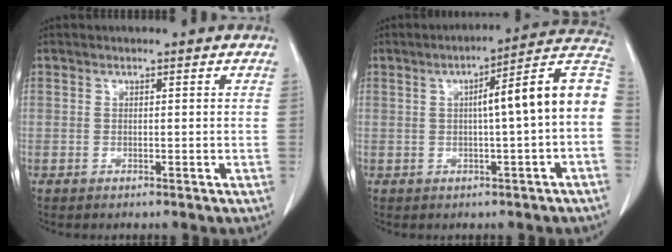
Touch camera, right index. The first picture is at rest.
{"total": 11.9, "force": [0.4, 0.3, 11.9], "torque": [-0.159, 0.036, -0.002]}